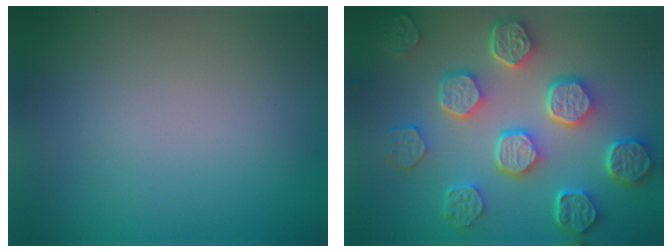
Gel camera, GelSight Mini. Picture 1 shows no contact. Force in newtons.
{"total": 7.8, "press": 6.1, "slide": 4.9}